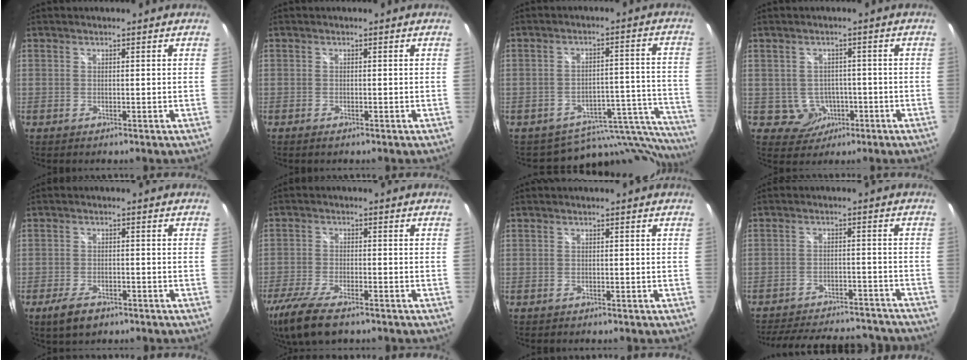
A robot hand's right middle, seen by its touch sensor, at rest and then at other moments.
{"total": 0.9, "force": [-0.6, 0.3, 0.5], "torque": [-0.009, -0.004, -0.012]}
{"total": 16.4, "force": [-15.5, 4.4, 2.8], "torque": [-0.017, 0.037, -0.201]}
{"total": 4.6, "force": [-1.4, 4.3, 0.7], "torque": [-0.027, 0.012, -0.007]}
{"total": 5.4, "force": [-3.7, 2.4, 3.2], "torque": [-0.079, -0.009, -0.061]}
{"total": 13.1, "force": [-9.5, 3.9, 8.0], "torque": [-0.188, -0.051, -0.172]}
{"total": 0.8, "force": [-0.7, 0.3, 0.2], "torque": [-0.008, -0.001, -0.009]}
{"total": 23.0, "force": [-20.3, 7.1, 8.2], "torque": [-0.171, 0.020, -0.249]}